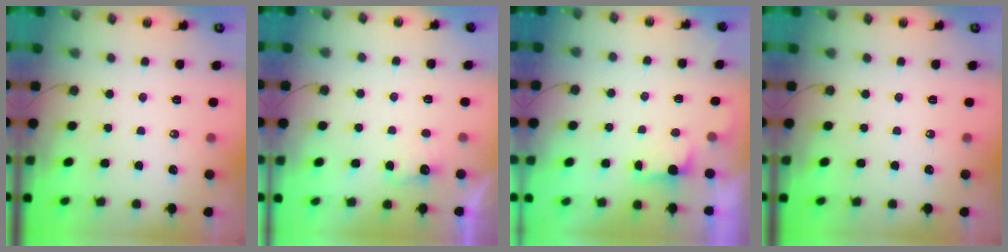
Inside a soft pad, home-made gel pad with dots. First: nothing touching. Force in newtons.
{"total": 3.2, "press": 3.1, "slide": 0.9}
{"total": 2.0, "press": 1.8, "slide": 0.9}
{"total": 0.0}